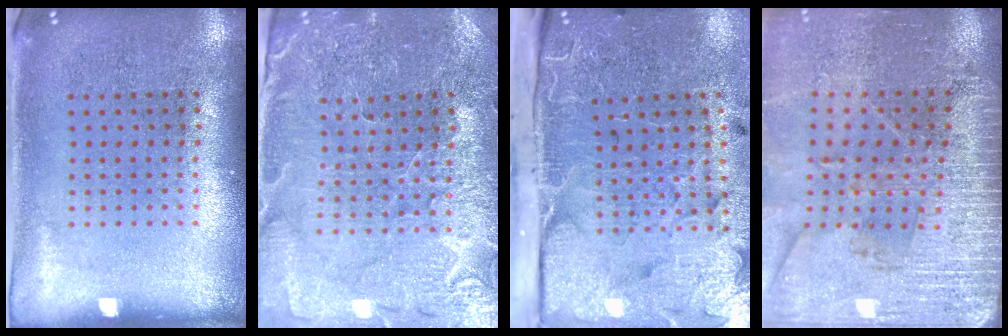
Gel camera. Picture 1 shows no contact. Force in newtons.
{"total": 1.8, "press": 1.8, "slide": 0.2}
{"total": 5.1, "press": 3.9, "slide": 3.3}
{"total": 3.0, "press": 3.0, "slide": 0.5}